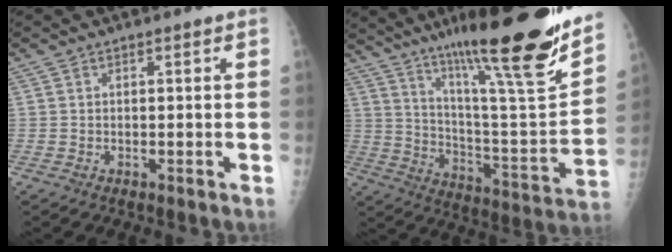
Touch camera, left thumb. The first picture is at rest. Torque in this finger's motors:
{"motor_torque": [1.78, -0.56, 1.31, -1.47, 0.37]}